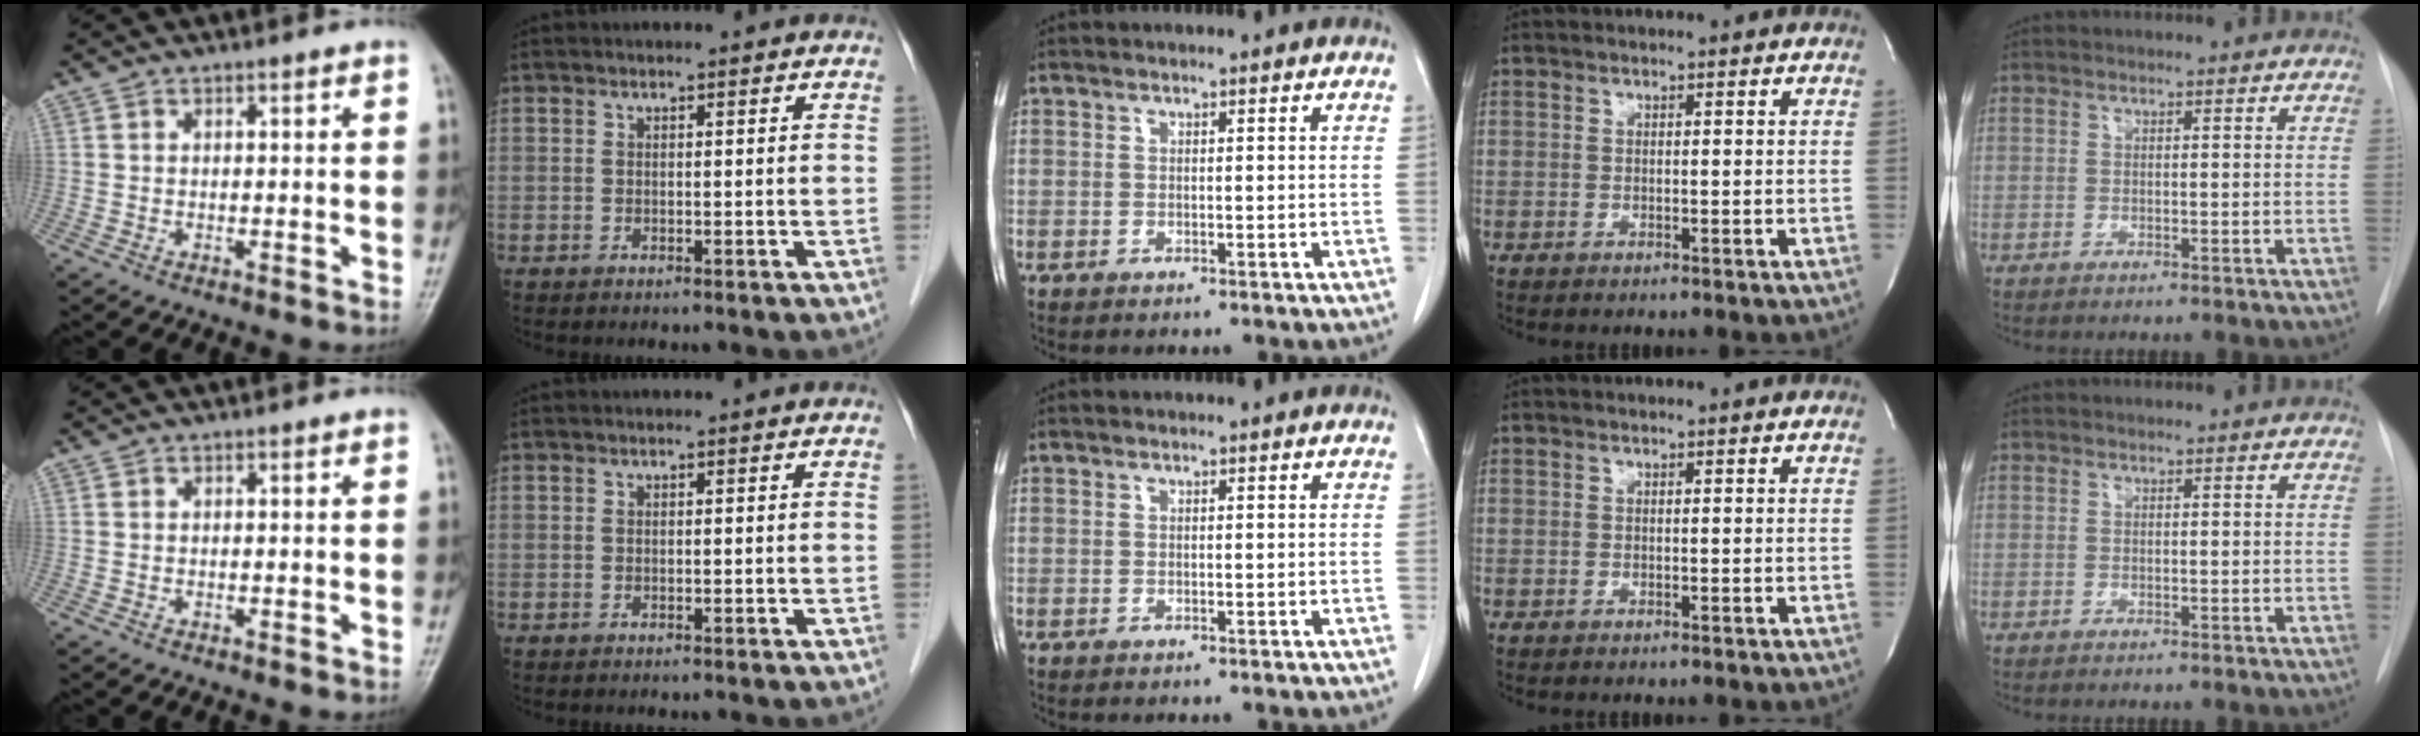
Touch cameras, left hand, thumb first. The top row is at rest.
{}